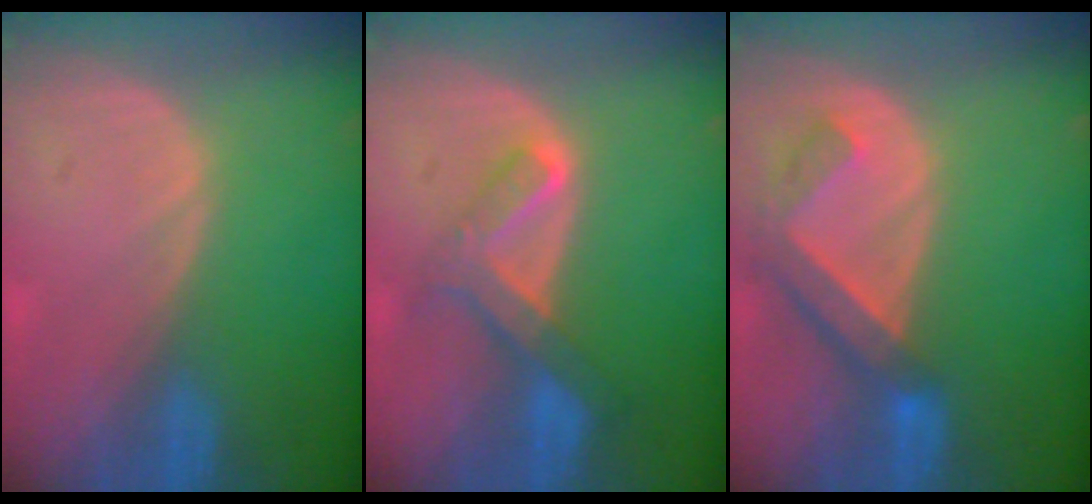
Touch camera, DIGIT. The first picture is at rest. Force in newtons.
{"total": 6.6, "press": 5.8, "slide": 3.0}
{"total": 6.4, "press": 5.8, "slide": 2.7}